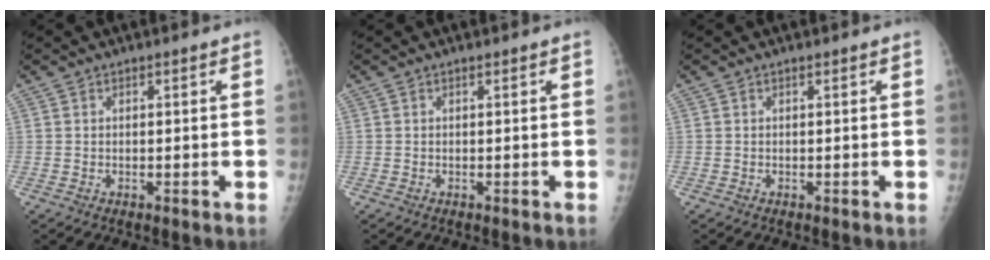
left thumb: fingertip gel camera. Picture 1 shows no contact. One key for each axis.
{"total": 0.0}
{"total": 0.0}